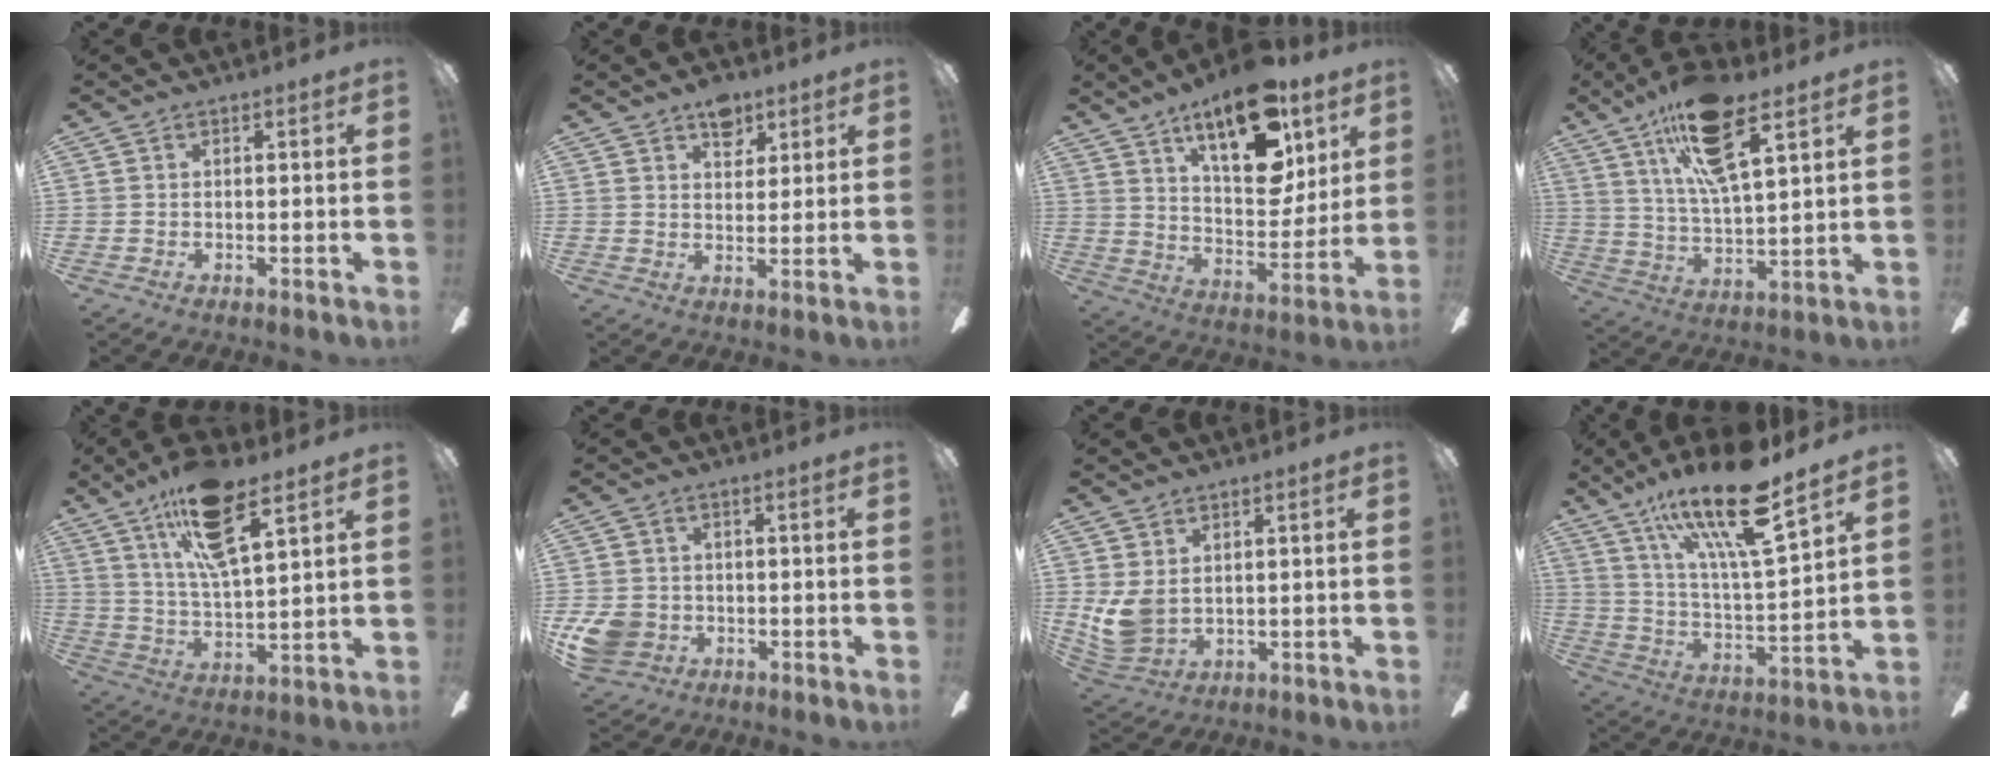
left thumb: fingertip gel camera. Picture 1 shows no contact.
{"total": 6.7, "force": [4.6, 3.9, 3.0], "torque": [-0.023, -0.018, 0.077]}
{"total": 21.0, "force": [12.8, 9.3, 13.8], "torque": [-0.207, -0.069, 0.215]}
{"total": 17.9, "force": [10.9, 5.9, 13.0], "torque": [-0.230, -0.034, 0.180]}
{"total": 16.7, "force": [10.4, 5.2, 12.0], "torque": [-0.219, -0.032, 0.175]}
{"total": 7.3, "force": [-2.4, 6.2, 3.0], "torque": [-0.076, 0.019, -0.044]}
{"total": 7.5, "force": [1.8, 5.4, 4.9], "torque": [-0.116, -0.012, 0.036]}
{"total": 22.2, "force": [15.1, 5.4, 15.4], "torque": [-0.284, -0.082, 0.248]}